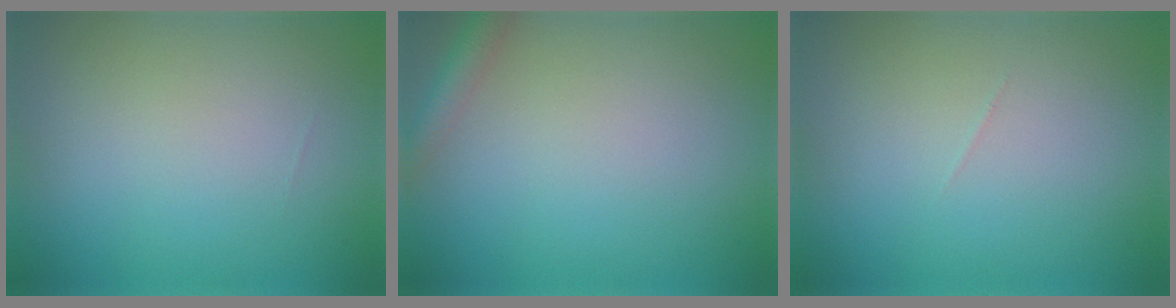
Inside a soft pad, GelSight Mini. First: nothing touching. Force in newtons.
{"total": 2.1, "press": 2.1, "slide": 0.1}
{"total": 0.0}